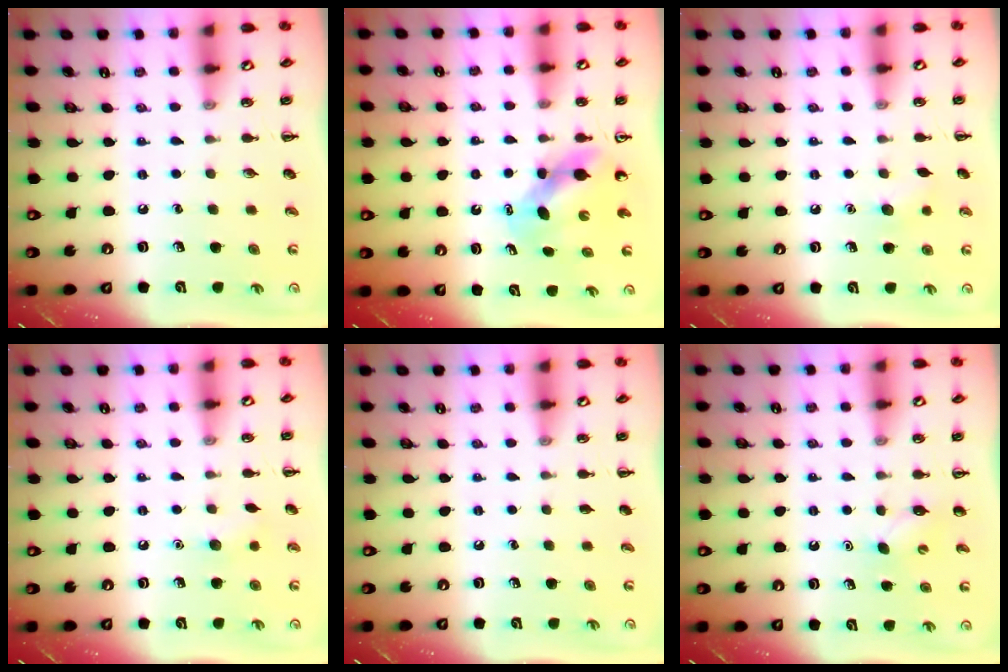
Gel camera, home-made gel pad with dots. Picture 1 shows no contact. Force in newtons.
{"total": 5.5, "press": 5.4, "slide": 0.6}
{"total": 6.1, "press": 5.9, "slide": 1.4}
{"total": 5.4, "press": 5.2, "slide": 1.6}
{"total": 0.0}
{"total": 3.0, "press": 2.9, "slide": 0.7}